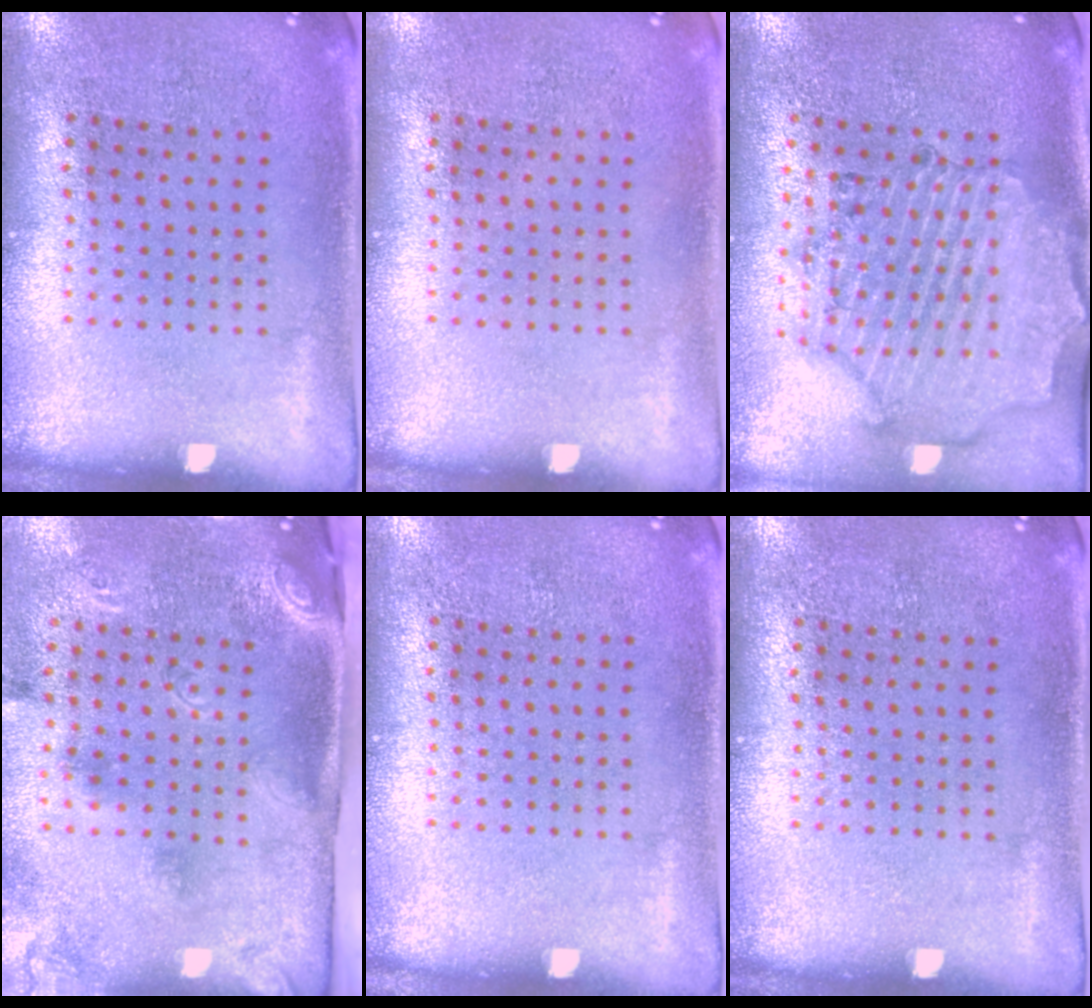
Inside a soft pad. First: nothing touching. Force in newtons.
{"total": 0.0}
{"total": 1.7, "press": 1.7, "slide": 0.3}
{"total": 2.8, "press": 1.7, "slide": 2.2}
{"total": 0.0}
{"total": 0.0}